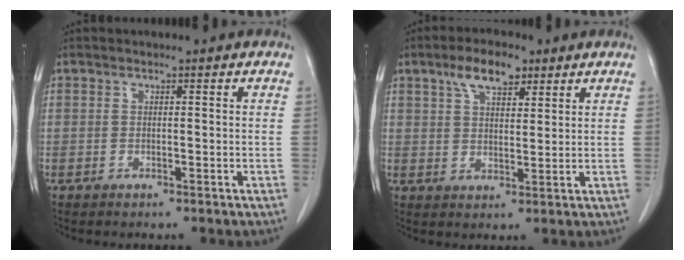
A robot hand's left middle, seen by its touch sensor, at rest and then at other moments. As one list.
[{"total": 6.4, "force": [4.0, 2.7, 4.3], "torque": [-0.079, 0.012, 0.070]}]